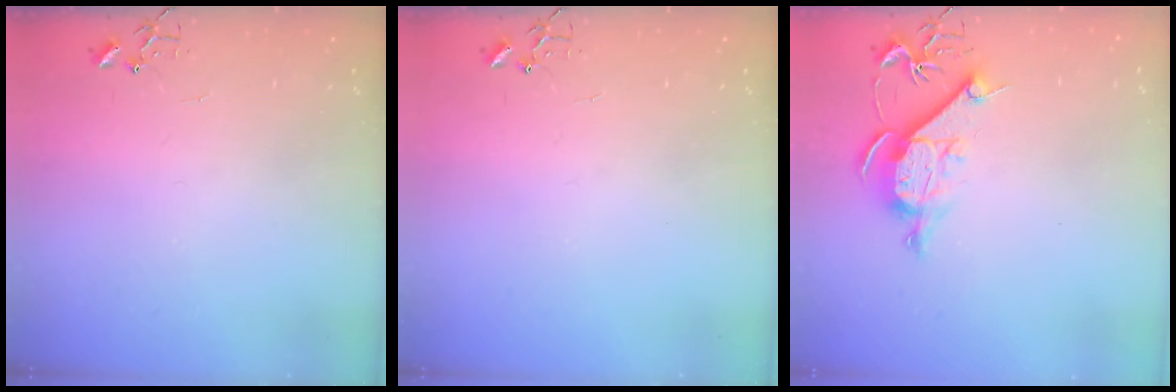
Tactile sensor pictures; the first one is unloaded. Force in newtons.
{"total": 0.0}
{"total": 10.4, "press": 10.4, "slide": 1.2}